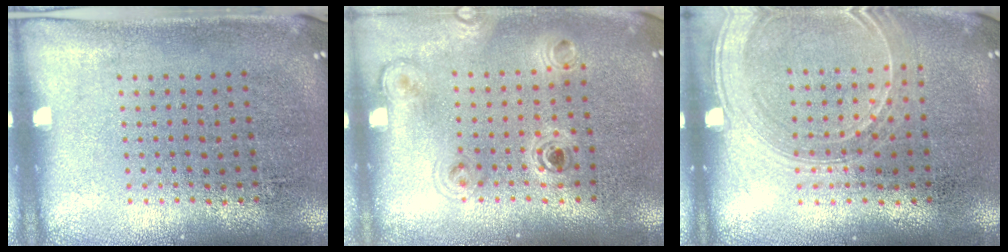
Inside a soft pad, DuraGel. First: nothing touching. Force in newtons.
{"total": 1.1, "press": 1.1, "slide": 0.3}
{"total": 1.5, "press": 1.5, "slide": 0.4}